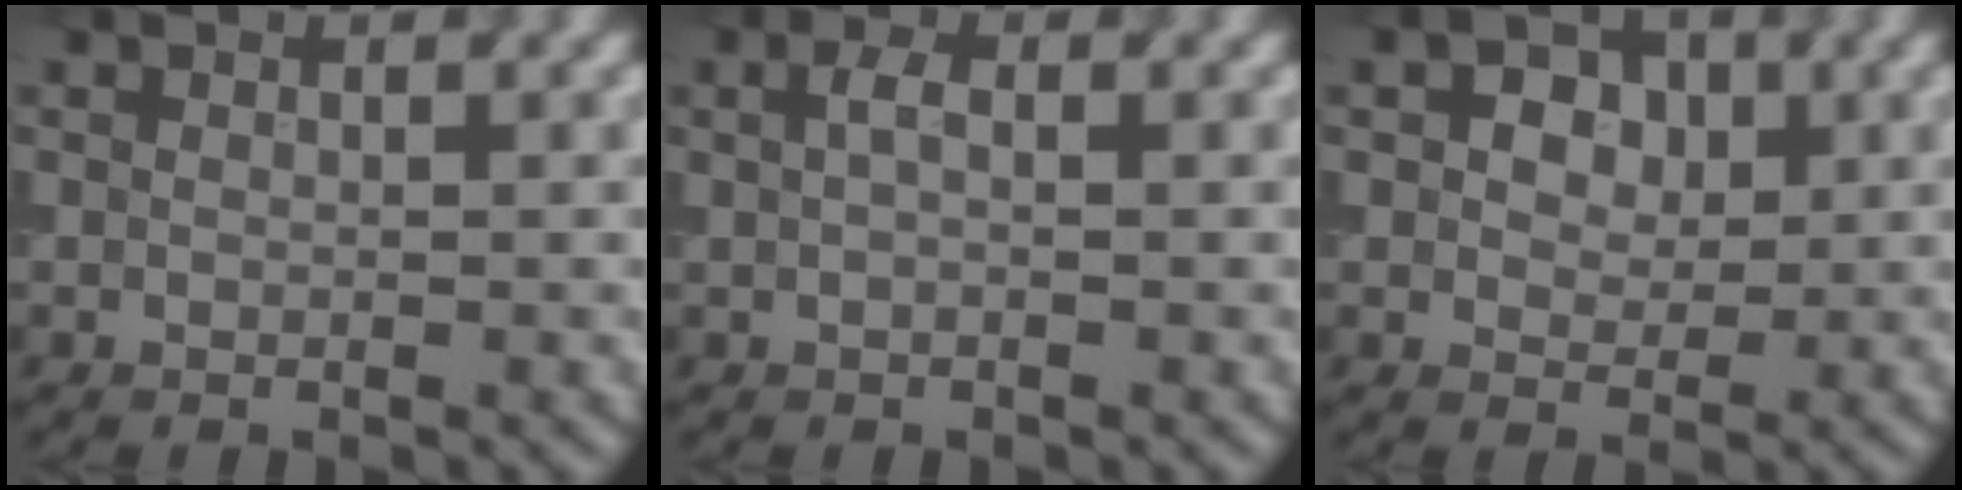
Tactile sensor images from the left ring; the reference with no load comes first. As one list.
[{"total": 1.4, "force": [0.3, 0.6, 1.2], "torque": [-0.028, 0.004, 0.003]}, {"total": 3.7, "force": [1.1, 2.6, 2.3], "torque": [-0.033, 0.006, 0.004]}]